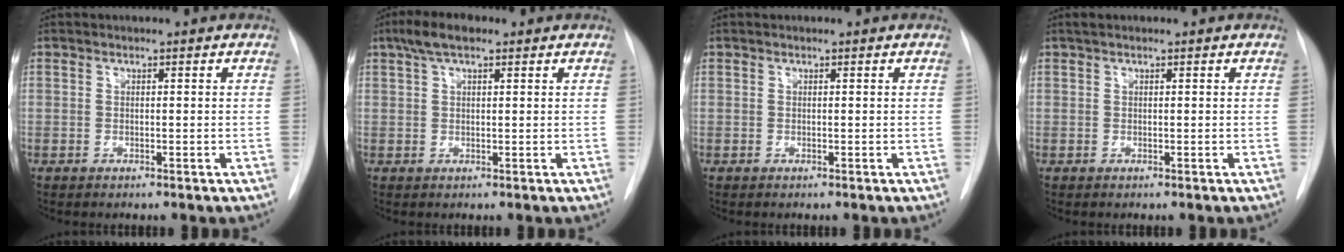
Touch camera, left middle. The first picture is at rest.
{"total": 4.7, "force": [3.0, 1.5, 3.4], "torque": [-0.073, 0.019, 0.052]}
{"total": 0.0}
{"total": 0.9, "force": [0.6, 0.2, 0.5], "torque": [-0.015, 0.014, 0.012]}